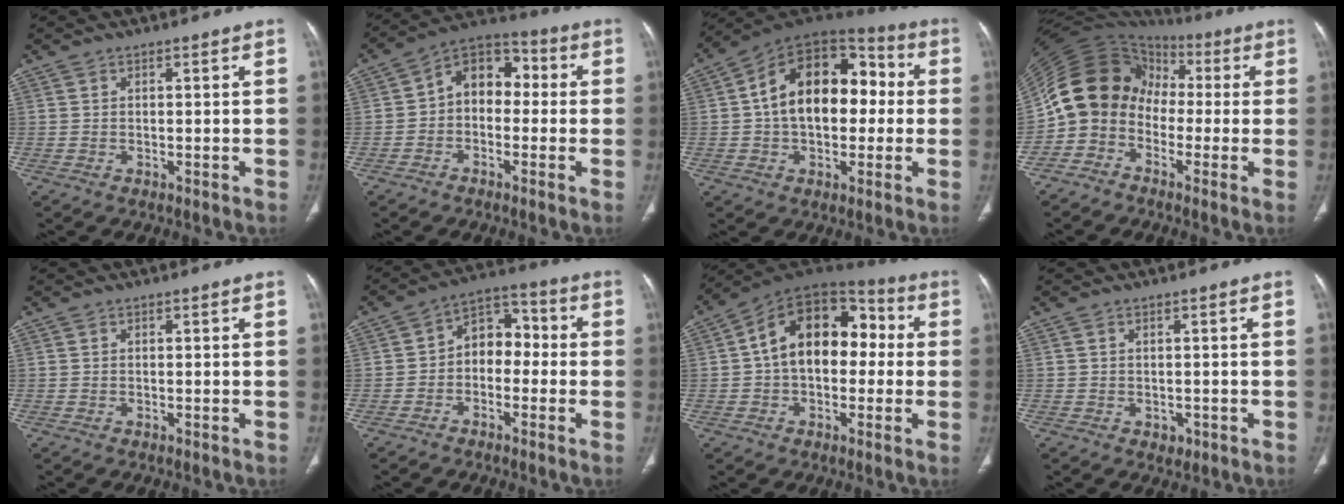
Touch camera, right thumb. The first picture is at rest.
{"total": 9.8, "force": [-0.3, 7.1, 6.7], "torque": [-0.064, 0.041, -0.025]}
{"total": 19.5, "force": [1.2, 12.6, 14.9], "torque": [-0.198, 0.047, 0.010]}
{"total": 12.8, "force": [-2.4, 11.3, 5.6], "torque": [-0.084, 0.064, -0.053]}
{"total": 0.0}
{"total": 8.2, "force": [-1.1, 6.0, 5.4], "torque": [-0.043, 0.043, -0.036]}
{"total": 17.1, "force": [1.0, 11.3, 12.7], "torque": [-0.155, 0.054, 0.002]}
{"total": 1.8, "force": [-0.4, 1.5, 0.9], "torque": [-0.006, 0.001, 0.001]}